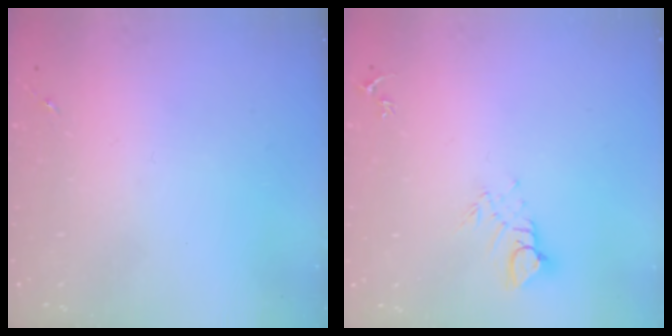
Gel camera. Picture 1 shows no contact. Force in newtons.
{"total": 5.2, "press": 5.2, "slide": 0.4}